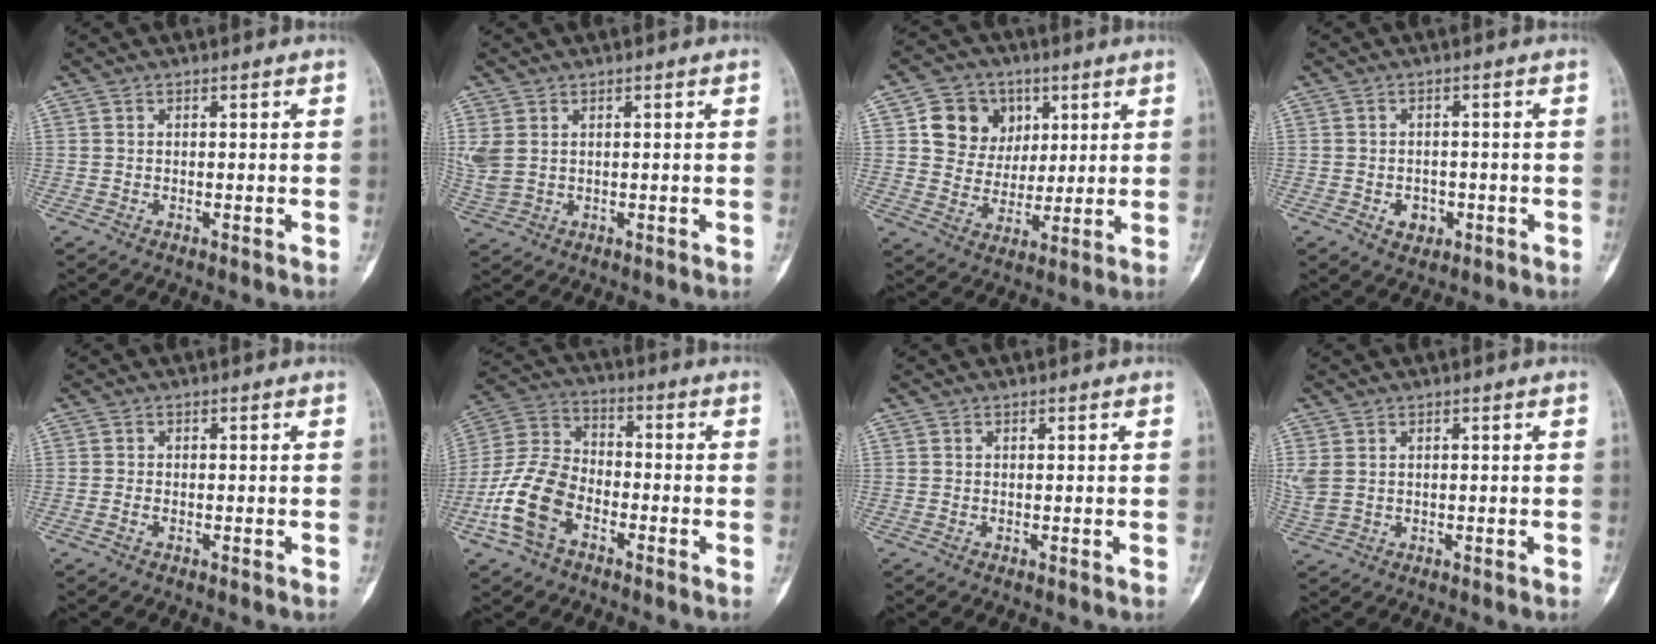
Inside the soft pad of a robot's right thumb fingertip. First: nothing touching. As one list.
[{"total": 4.8, "force": [1.2, 3.4, 3.2], "torque": [-0.089, 0.001, 0.037]}, {"total": 11.3, "force": [3.8, 9.8, 4.1], "torque": [-0.026, -0.009, 0.068]}, {"total": 3.5, "force": [-1.3, 2.7, 1.7], "torque": [-0.008, 0.007, -0.012]}, {"total": 0.9, "force": [-0.4, 0.6, 0.6], "torque": [-0.012, 0.004, -0.008]}, {"total": 13.5, "force": [-5.6, 8.5, 8.8], "torque": [-0.182, 0.034, -0.115]}, {"total": 0.0}, {"total": 3.6, "force": [1.0, 2.5, 2.4], "torque": [-0.070, 0.003, 0.029]}]